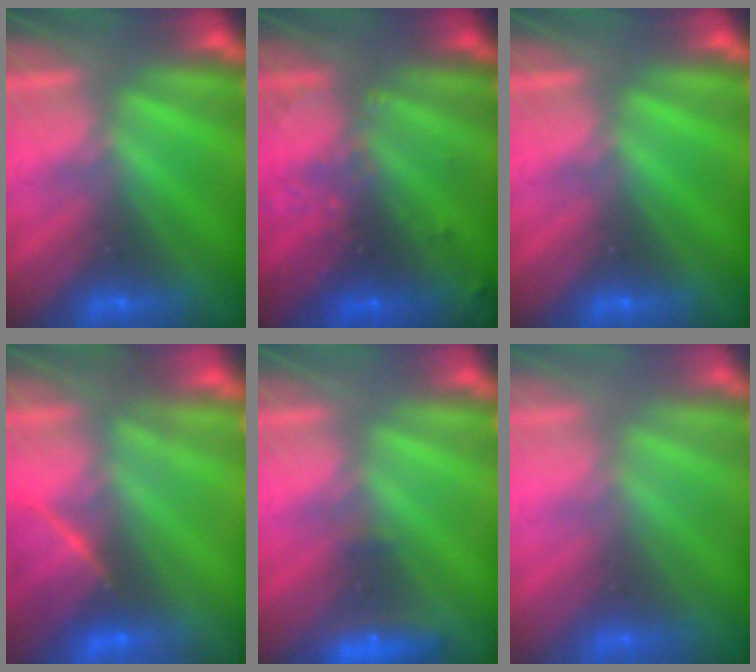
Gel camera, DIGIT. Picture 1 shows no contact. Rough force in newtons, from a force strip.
{"total": 3.2}
{"total": 0.0}
{"total": 7.7}
{"total": 2.3}
{"total": 2.9}